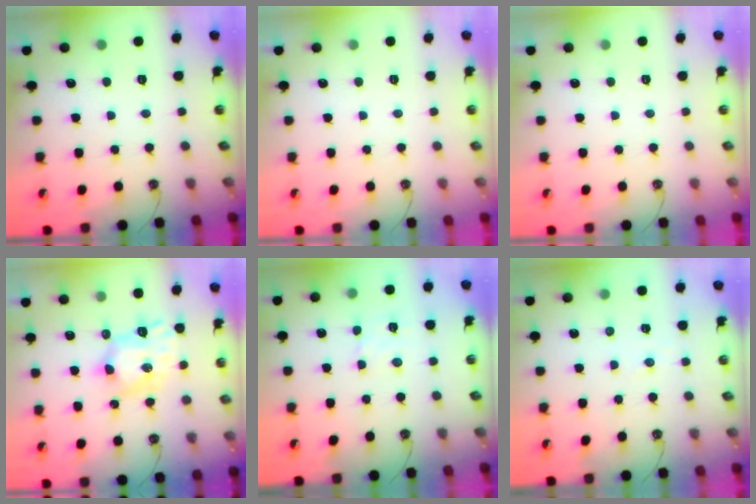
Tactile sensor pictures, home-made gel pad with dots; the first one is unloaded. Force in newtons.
{"total": 0.0}
{"total": 0.0}
{"total": 7.6, "press": 7.6, "slide": 0.6}
{"total": 3.0, "press": 2.9, "slide": 0.5}
{"total": 2.2, "press": 2.1, "slide": 0.3}